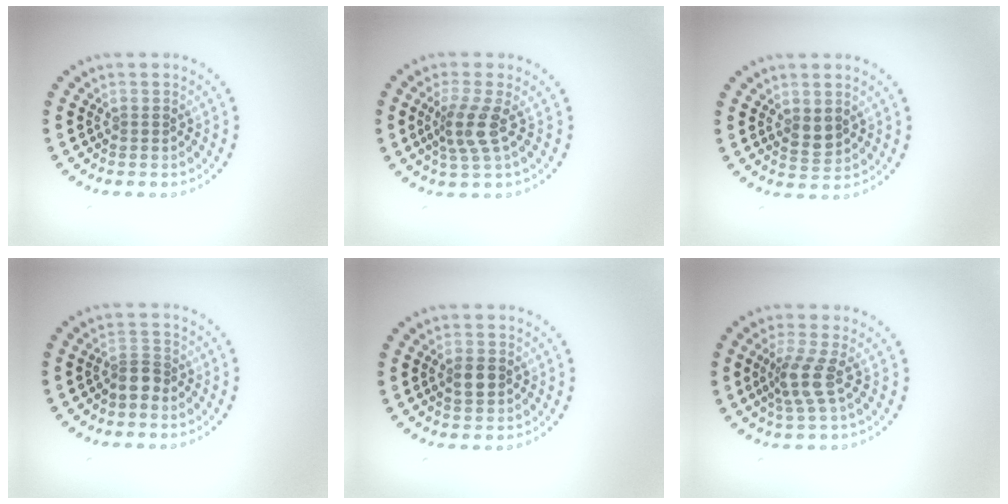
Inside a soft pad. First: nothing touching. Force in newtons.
{"total": 2.9, "press": 2.2, "slide": 1.9}
{"total": 1.8, "press": 1.7, "slide": 0.4}
{"total": 1.9, "press": 1.6, "slide": 1.0}
{"total": 2.0, "press": 2.0, "slide": 0.2}
{"total": 2.8, "press": 2.1, "slide": 1.8}